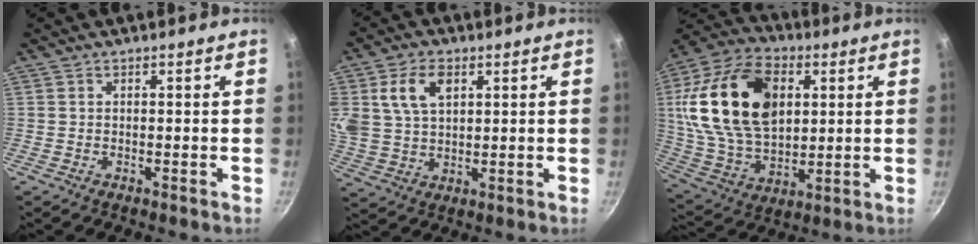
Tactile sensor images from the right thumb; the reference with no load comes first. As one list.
[{"total": 10.2, "force": [3.8, 6.4, 6.9], "torque": [-0.120, -0.004, 0.073]}, {"total": 25.6, "force": [5.6, 16.0, 19.1], "torque": [-0.344, 0.000, 0.099]}]